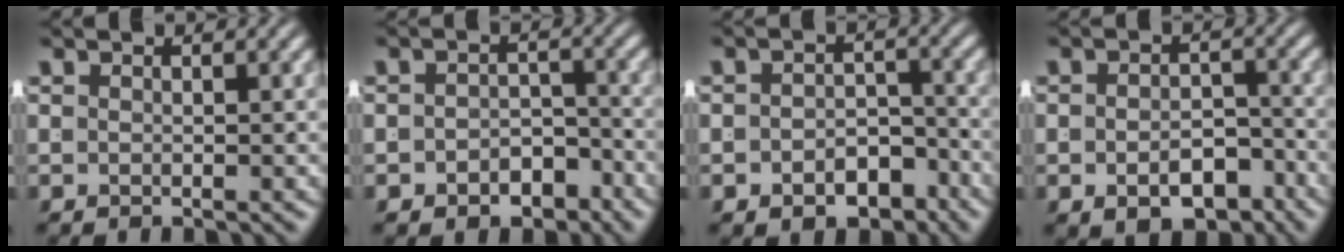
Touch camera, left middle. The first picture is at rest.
{"total": 3.7, "force": [-2.6, 2.3, 1.2], "torque": [-0.006, -0.012, -0.038]}
{"total": 4.8, "force": [-3.3, 3.0, 1.8], "torque": [-0.011, -0.014, -0.047]}
{"total": 5.2, "force": [-3.3, 3.0, 2.7], "torque": [-0.027, -0.015, -0.048]}